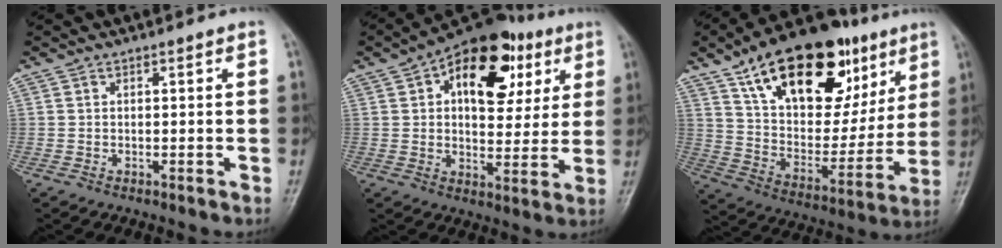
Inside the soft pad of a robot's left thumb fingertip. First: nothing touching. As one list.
[{"total": 18.9, "force": [7.4, 10.7, 13.7], "torque": [-0.144, -0.002, 0.106]}, {"total": 29.6, "force": [15.3, 15.7, 19.9], "torque": [-0.271, -0.010, 0.256]}]